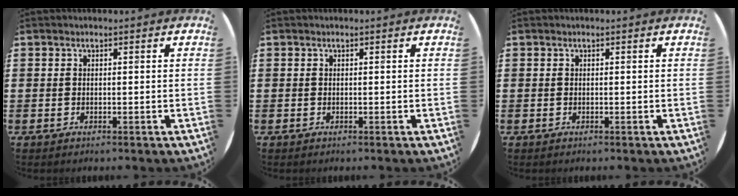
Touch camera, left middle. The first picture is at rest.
{"total": 0.0}
{"total": 0.0}